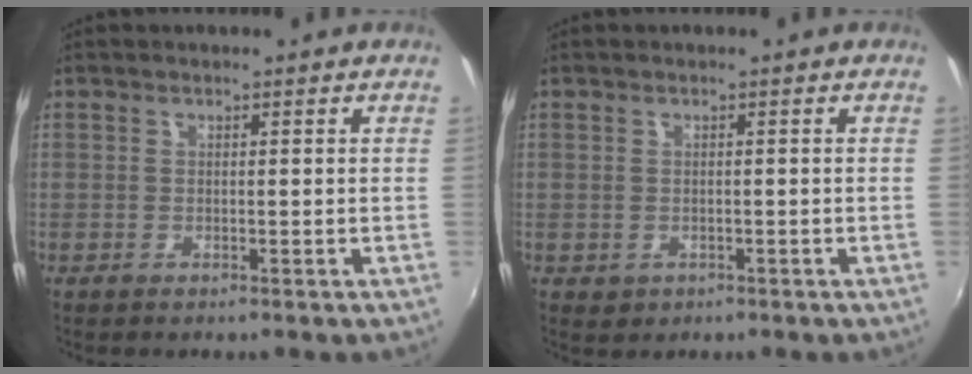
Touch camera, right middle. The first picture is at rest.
{"total": 1.6, "force": [-0.4, 1.4, 0.6], "torque": [-0.011, -0.003, -0.003]}